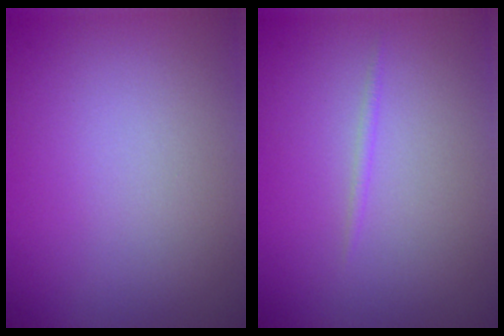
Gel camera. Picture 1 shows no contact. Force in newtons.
{"total": 0.5, "press": 0.5, "slide": 0.1}